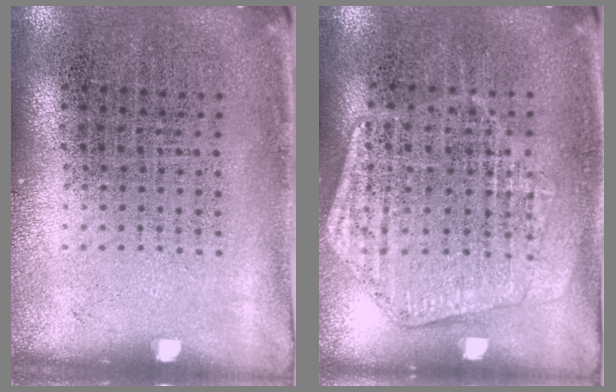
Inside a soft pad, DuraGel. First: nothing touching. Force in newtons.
{"total": 1.4, "press": 1.4, "slide": 0.4}